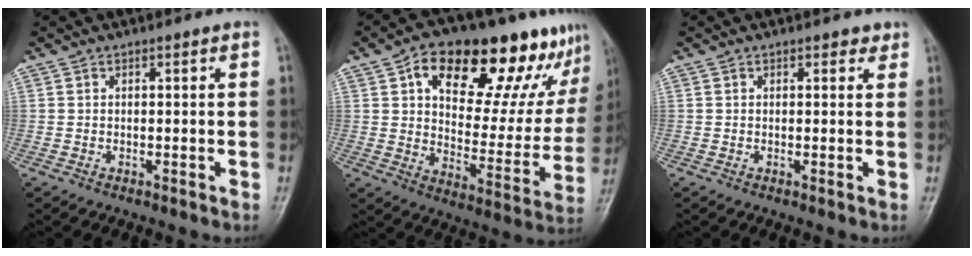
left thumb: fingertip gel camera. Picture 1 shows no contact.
{"total": 25.5, "force": [14.6, 11.6, 17.5], "torque": [-0.193, -0.027, 0.220]}
{"total": 1.4, "force": [0.9, 0.8, 0.6], "torque": [0.006, -0.004, 0.008]}